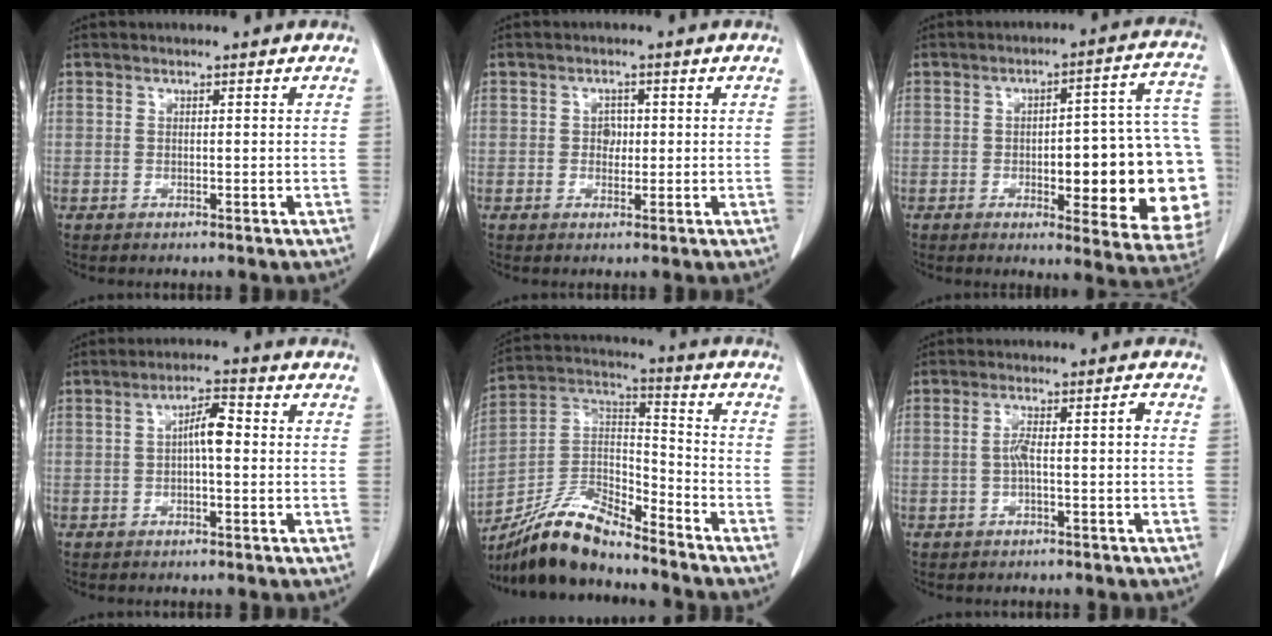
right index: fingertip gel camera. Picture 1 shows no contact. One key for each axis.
{"total": 1.9, "fx": 0.1, "fy": 1.5, "fz": 1.1, "tx": -0.015, "ty": 0.003, "tz": 0.001}
{"total": 21.5, "fx": -3.3, "fy": 5.0, "fz": 20.7, "tx": -0.178, "ty": 0.031, "tz": -0.023}
{"total": 4.2, "fx": 0.0, "fy": 1.1, "fz": 4.1, "tx": -0.071, "ty": 0.014, "tz": -0.002}
{"total": 13.7, "fx": -12.2, "fy": 2.7, "fz": 5.5, "tx": -0.106, "ty": 0.016, "tz": -0.231}
{"total": 3.8, "fx": -0.5, "fy": 0.5, "fz": 3.8, "tx": -0.072, "ty": 0.017, "tz": -0.005}